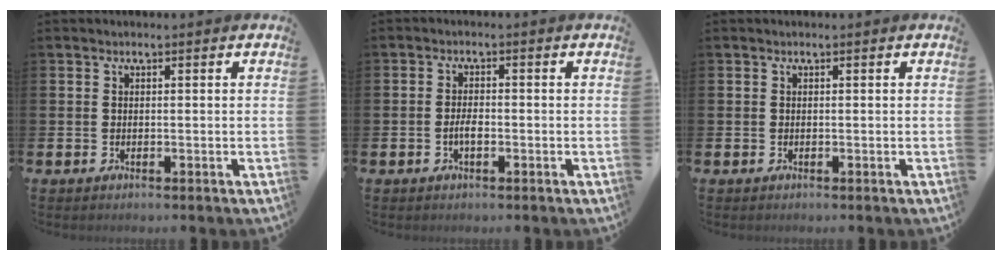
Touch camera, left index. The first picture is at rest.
{"total": 2.1, "force": [-0.6, 0.9, 1.8], "torque": [-0.032, 0.001, -0.012]}
{"total": 0.0}